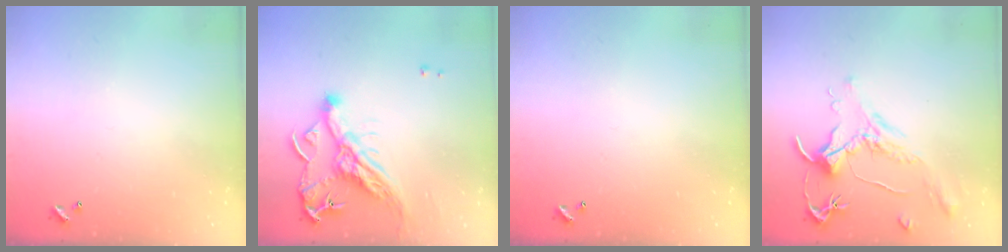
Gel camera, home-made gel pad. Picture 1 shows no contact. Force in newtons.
{"total": 12.8, "press": 12.8, "slide": 1.1}
{"total": 0.0}
{"total": 1.6, "press": 1.5, "slide": 0.7}